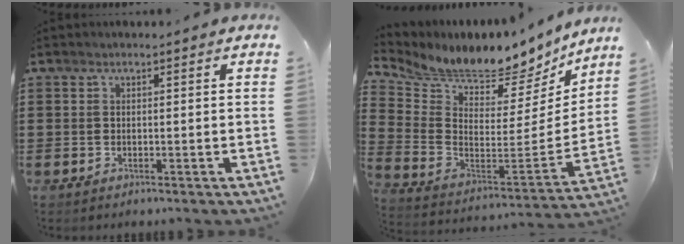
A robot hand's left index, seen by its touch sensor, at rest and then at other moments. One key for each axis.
{"total": 6.5, "fx": 6.2, "fy": 1.4, "fz": 1.1, "tx": -0.052, "ty": -0.069, "tz": 0.101}